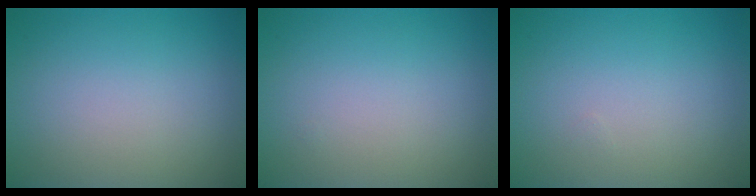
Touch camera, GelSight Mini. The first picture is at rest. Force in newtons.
{"total": 0.0}
{"total": 0.0}